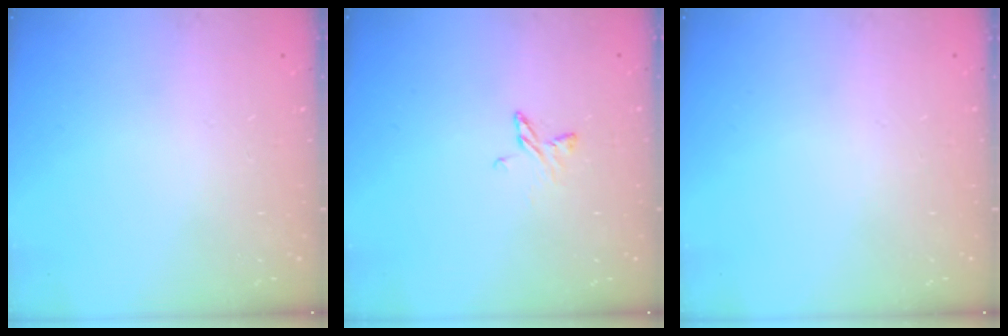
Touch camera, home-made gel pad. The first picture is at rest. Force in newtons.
{"total": 5.4, "press": 5.3, "slide": 0.5}
{"total": 0.0}